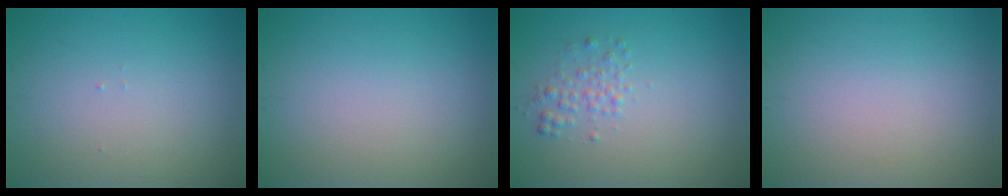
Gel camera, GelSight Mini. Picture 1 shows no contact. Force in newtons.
{"total": 0.0}
{"total": 1.5, "press": 1.5, "slide": 0.1}
{"total": 0.0}